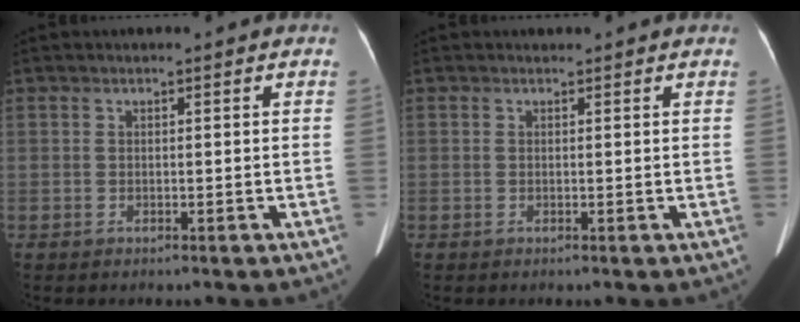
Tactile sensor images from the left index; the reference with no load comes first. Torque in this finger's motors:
{"motor_torque": [-0.08, 0.14, -0.48, -0.21]}